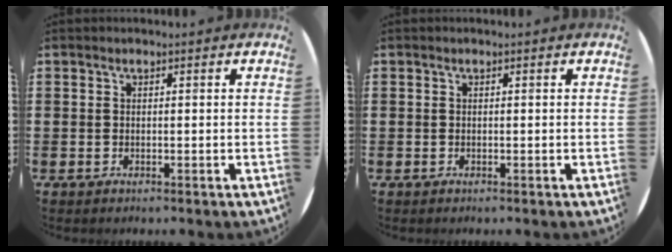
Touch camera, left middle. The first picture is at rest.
{"total": 0.0}